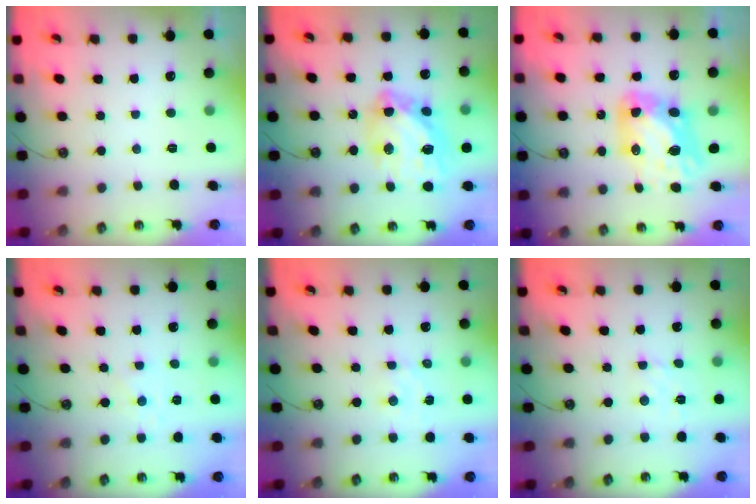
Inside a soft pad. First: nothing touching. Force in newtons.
{"total": 15.5, "press": 15.4, "slide": 1.5}
{"total": 10.6, "press": 10.5, "slide": 1.1}
{"total": 0.8, "press": 0.7, "slide": 0.4}
{"total": 2.1, "press": 2.0, "slide": 0.5}
{"total": 1.8, "press": 1.7, "slide": 0.6}